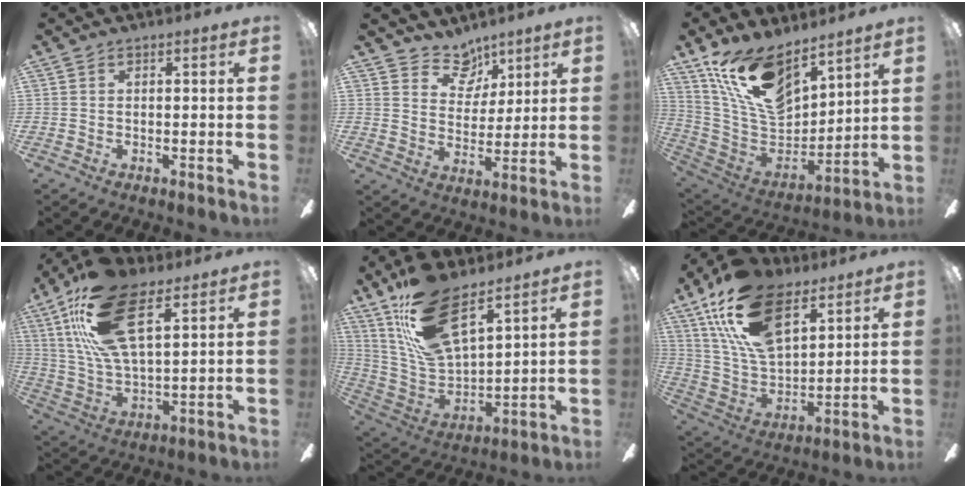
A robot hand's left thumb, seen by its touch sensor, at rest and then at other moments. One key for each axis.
{"total": 8.7, "fx": 6.7, "fy": 5.2, "fz": 1.6, "tx": -0.022, "ty": -0.048, "tz": 0.127}
{"total": 17.8, "fx": 12.1, "fy": 8.5, "fz": 9.8, "tx": -0.208, "ty": -0.073, "tz": 0.225}
{"total": 21.9, "fx": 11.9, "fy": 9.2, "fz": 15.9, "tx": -0.321, "ty": -0.028, "tz": 0.205}
{"total": 20.0, "fx": 13.3, "fy": 8.1, "fz": 12.6, "tx": -0.260, "ty": -0.073, "tz": 0.240}
{"total": 22.1, "fx": 12.5, "fy": 11.5, "fz": 14.1, "tx": -0.286, "ty": -0.048, "tz": 0.226}